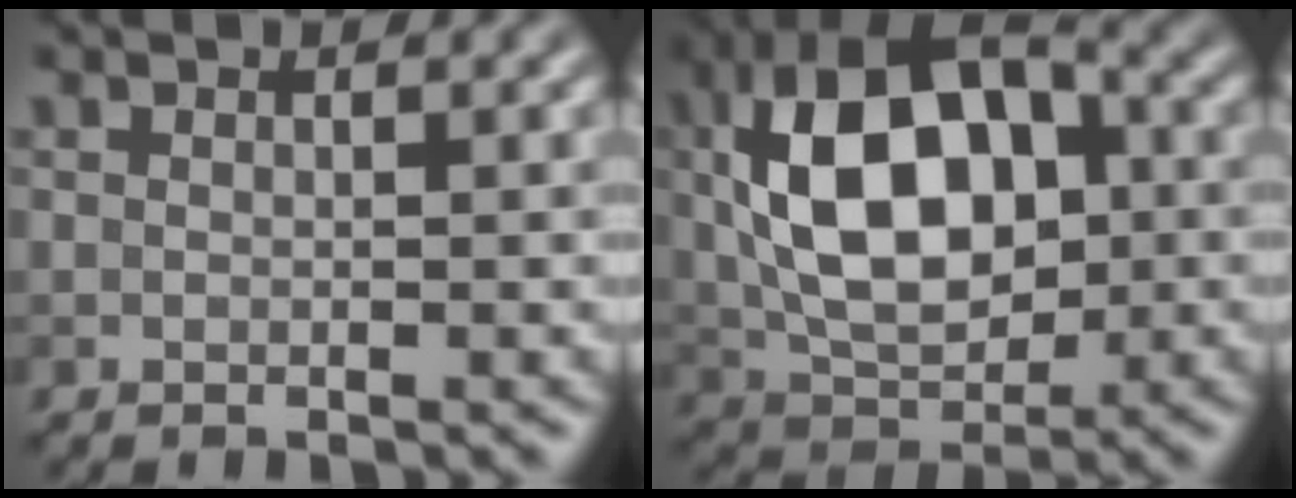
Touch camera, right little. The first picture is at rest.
{"total": 12.1, "force": [0.7, 7.1, 9.7], "torque": [-0.181, 0.015, 0.007]}